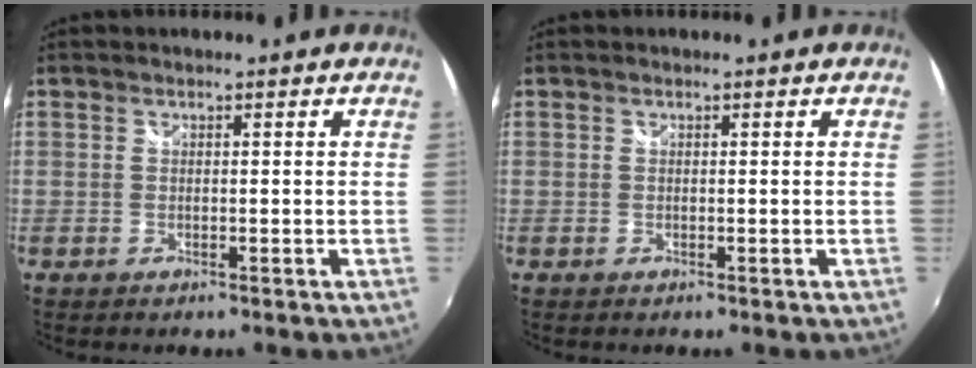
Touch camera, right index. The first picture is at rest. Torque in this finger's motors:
{"motor_torque": [0.00, 0.00, 0.00, 0.00]}